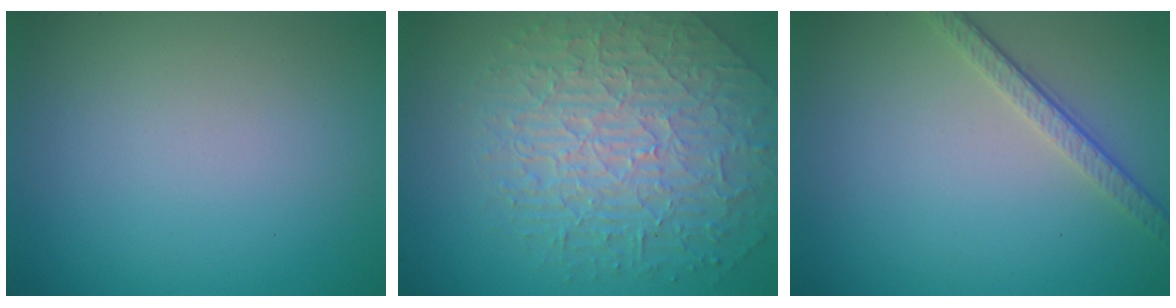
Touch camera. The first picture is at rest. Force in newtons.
{"total": 6.1, "press": 5.3, "slide": 3.1}
{"total": 3.1, "press": 2.3, "slide": 2.1}